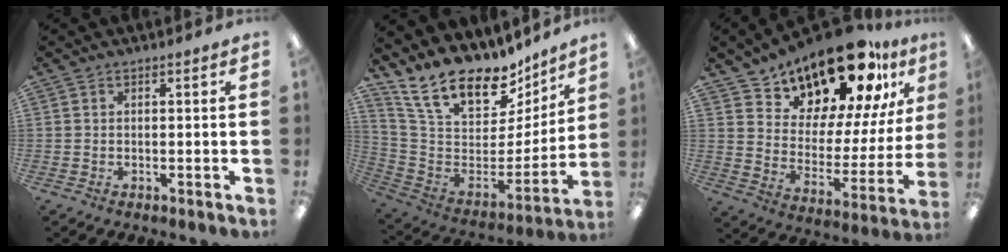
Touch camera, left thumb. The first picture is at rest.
{"total": 20.1, "force": [15.5, 8.7, 9.5], "torque": [-0.170, -0.120, 0.277]}
{"total": 18.7, "force": [16.8, 5.7, 6.1], "torque": [-0.114, -0.146, 0.290]}